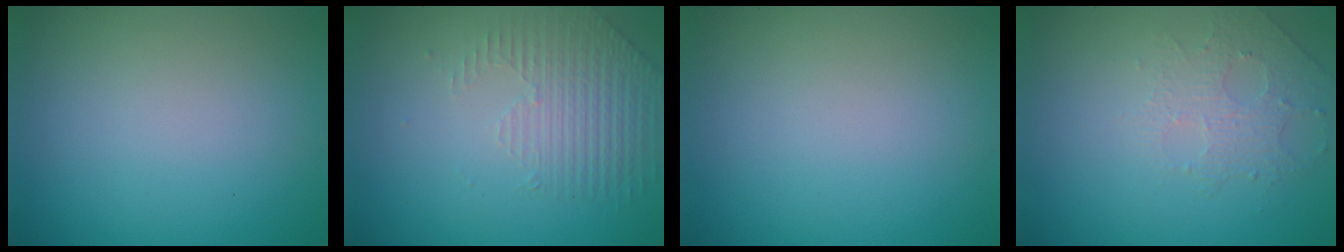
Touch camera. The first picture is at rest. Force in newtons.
{"total": 1.7, "press": 1.3, "slide": 1.1}
{"total": 0.0}
{"total": 1.6, "press": 1.2, "slide": 1.0}